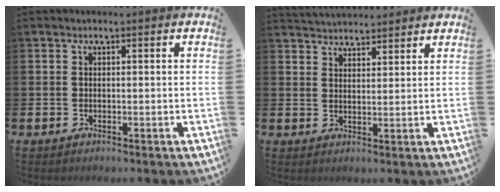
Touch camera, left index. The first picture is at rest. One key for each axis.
{"total": 3.9, "fx": 3.8, "fy": 0.6, "fz": -0.3, "tx": 0.001, "ty": -0.021, "tz": 0.069}